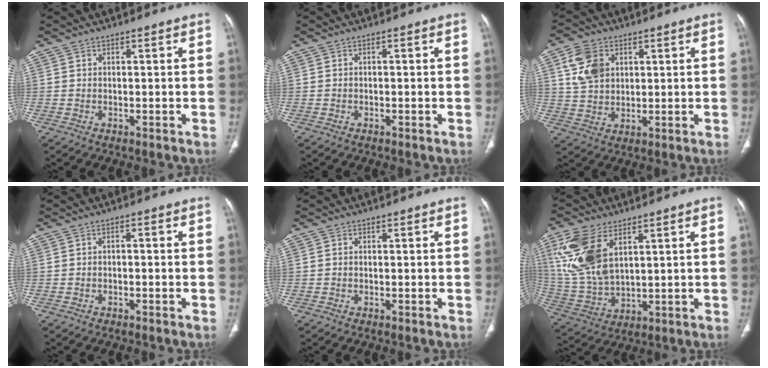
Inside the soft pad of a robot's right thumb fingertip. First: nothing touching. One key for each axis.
{"total": 0.0}
{"total": 8.6, "fx": 3.0, "fy": 6.3, "fz": 5.0, "tx": -0.082, "ty": -0.006, "tz": 0.062}
{"total": 0.9, "fx": -0.4, "fy": 0.4, "fz": 0.6, "tx": -0.012, "ty": 0.009, "tz": -0.009}
{"total": 0.0}
{"total": 14.8, "fx": 6.3, "fy": 7.9, "fz": 10.9, "tx": -0.240, "ty": -0.015, "tz": 0.139}